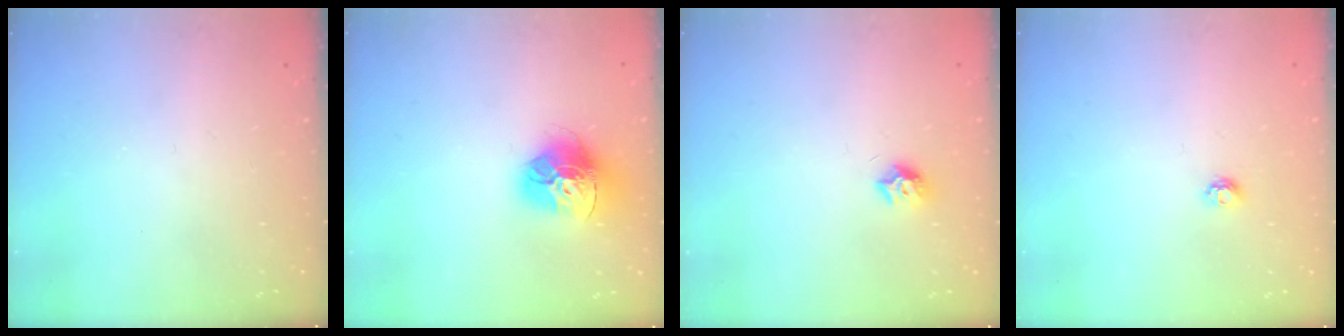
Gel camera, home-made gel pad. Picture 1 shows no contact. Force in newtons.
{"total": 15.5, "press": 15.4, "slide": 1.7}
{"total": 7.6, "press": 7.6, "slide": 0.7}
{"total": 4.2, "press": 4.1, "slide": 0.4}